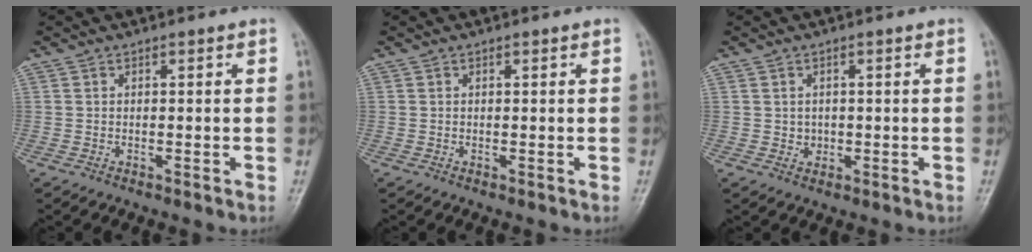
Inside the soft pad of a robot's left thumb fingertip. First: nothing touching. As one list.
[{"total": 0.0}, {"total": 1.9, "force": [0.0, 1.8, 0.6], "torque": [0.003, 0.004, 0.002]}]